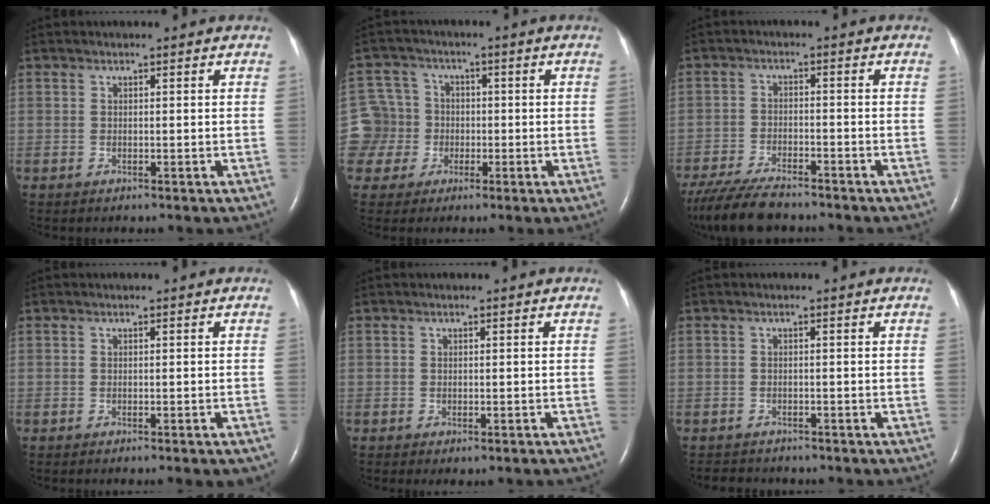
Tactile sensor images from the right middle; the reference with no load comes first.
{"total": 7.1, "force": [-1.2, 7.0, 0.3], "torque": [-0.012, 0.020, -0.018]}
{"total": 9.7, "force": [-8.3, 1.9, 4.8], "torque": [-0.092, -0.027, -0.140]}
{"total": 1.6, "force": [-1.2, 0.1, 1.1], "torque": [-0.011, -0.003, -0.011]}
{"total": 1.2, "force": [-0.9, 0.2, 0.7], "torque": [-0.009, -0.003, -0.008]}
{"total": 3.3, "force": [-3.0, 1.2, 0.4], "torque": [-0.008, -0.006, -0.042]}